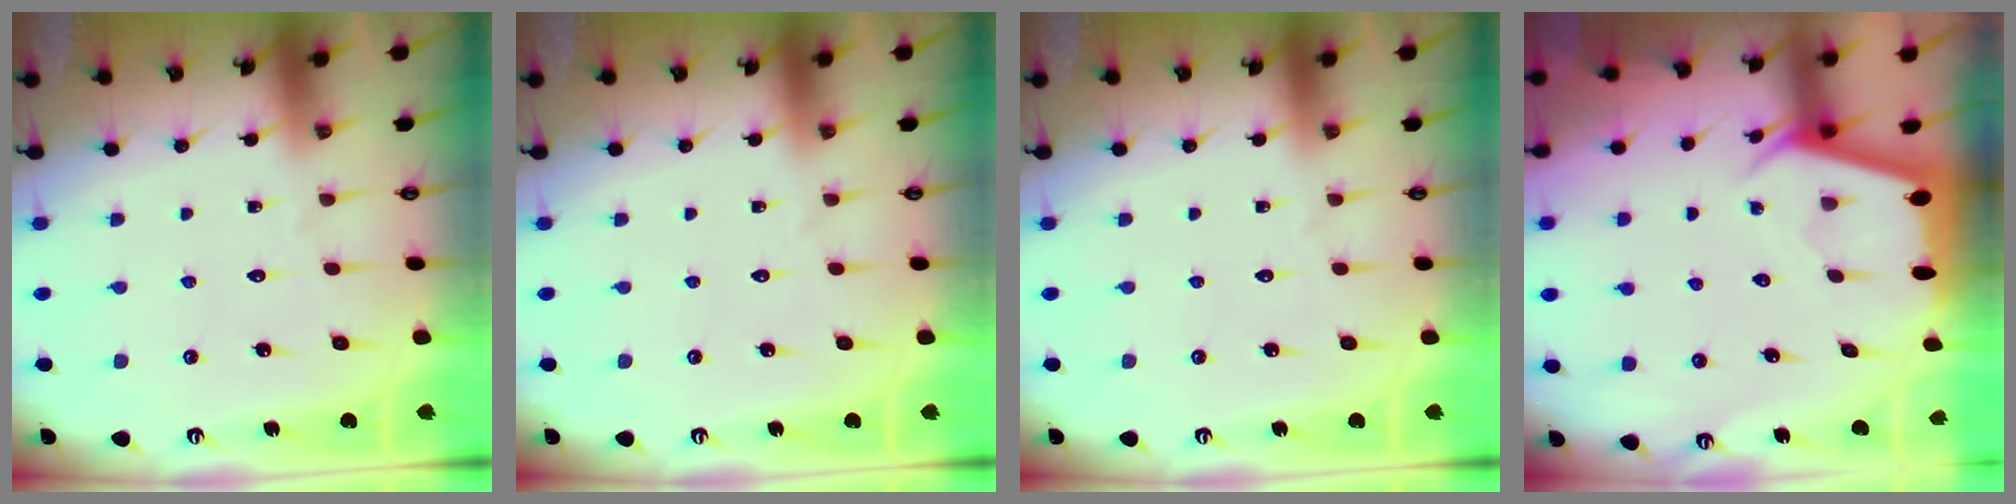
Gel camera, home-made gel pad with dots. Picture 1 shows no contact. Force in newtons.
{"total": 0.0}
{"total": 0.0}
{"total": 2.5, "press": 2.5, "slide": 0.2}